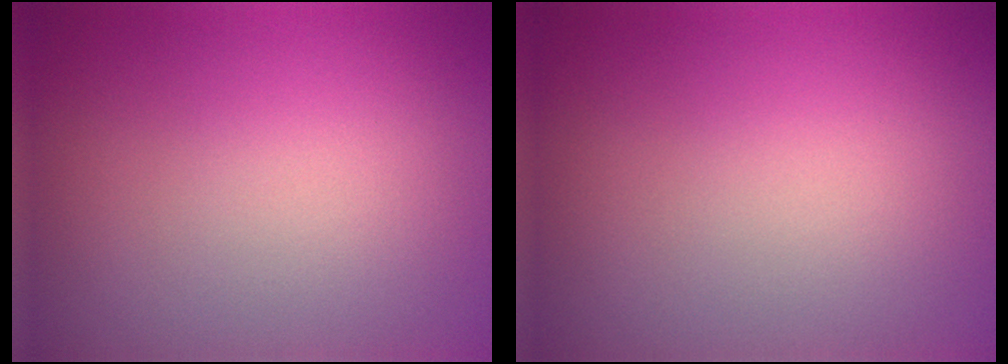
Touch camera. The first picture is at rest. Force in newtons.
{"total": 0.0}